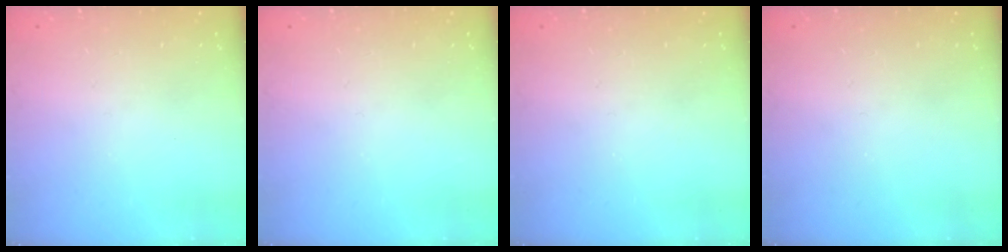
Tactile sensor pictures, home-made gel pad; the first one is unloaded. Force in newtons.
{"total": 0.0}
{"total": 0.0}
{"total": 0.0}